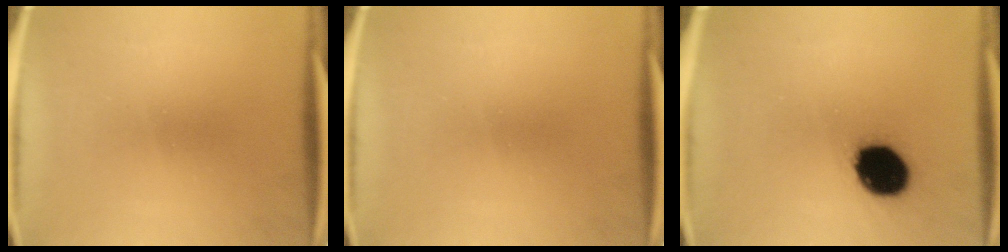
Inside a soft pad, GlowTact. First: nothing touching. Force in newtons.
{"total": 0.0}
{"total": 14.4}